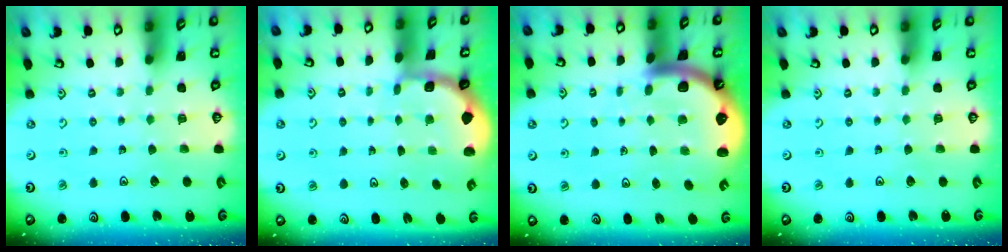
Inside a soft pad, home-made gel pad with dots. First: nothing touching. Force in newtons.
{"total": 1.7, "press": 1.7, "slide": 0.4}
{"total": 5.9, "press": 5.8, "slide": 0.7}
{"total": 0.0}